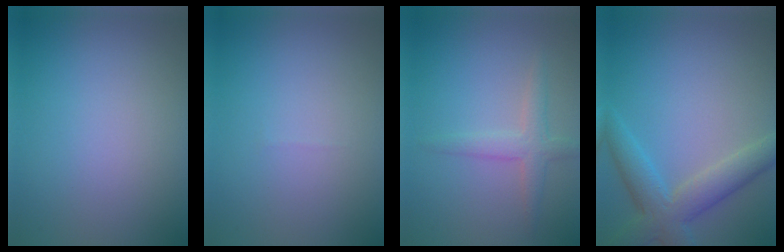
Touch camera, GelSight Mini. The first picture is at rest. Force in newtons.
{"total": 0.0}
{"total": 2.5, "press": 2.4, "slide": 0.3}
{"total": 5.2, "press": 5.2, "slide": 0.3}